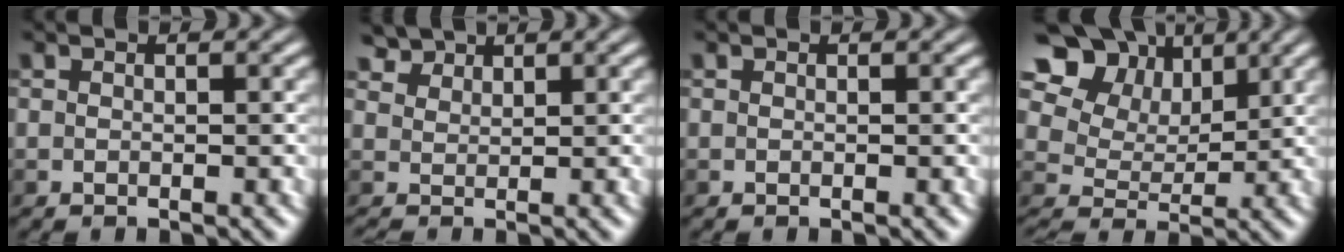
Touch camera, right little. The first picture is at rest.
{"total": 2.9, "force": [2.6, 1.2, 0.5], "torque": [-0.019, 0.002, 0.047]}
{"total": 0.0}
{"total": 11.3, "force": [6.1, 7.4, 5.9], "torque": [-0.113, 0.031, 0.086]}